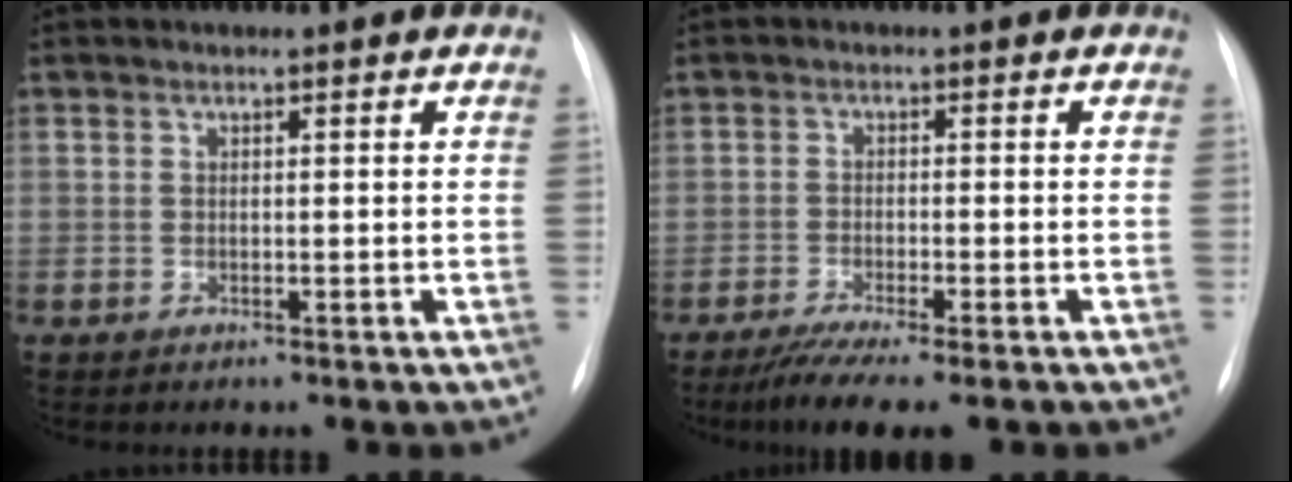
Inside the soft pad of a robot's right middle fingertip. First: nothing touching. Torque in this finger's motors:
{"motor_torque": [0.38, -0.34, 0.11, 0.04]}